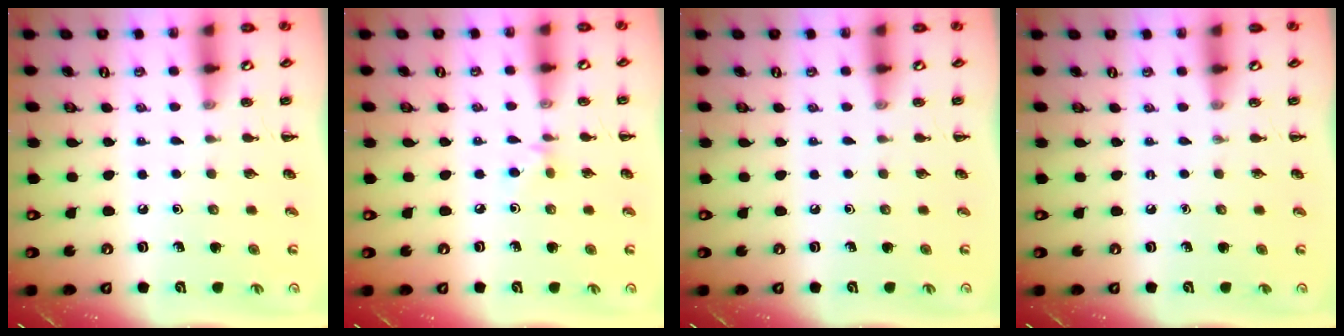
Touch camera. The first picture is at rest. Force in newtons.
{"total": 4.2, "press": 4.0, "slide": 1.2}
{"total": 0.0}
{"total": 0.0}